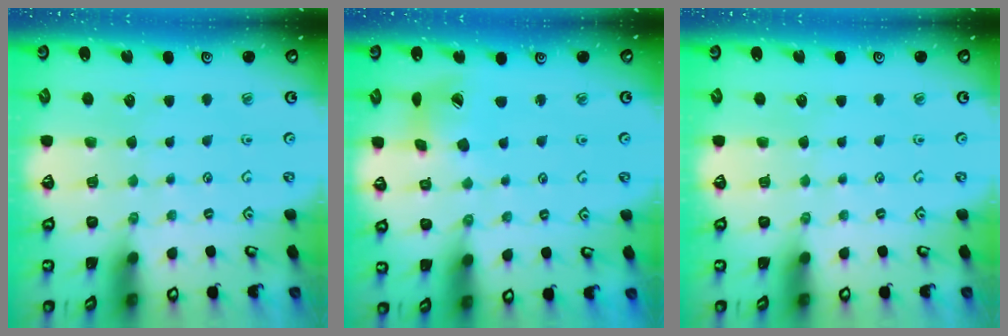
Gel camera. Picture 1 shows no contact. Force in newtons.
{"total": 7.6, "press": 7.6, "slide": 1.0}
{"total": 0.0}